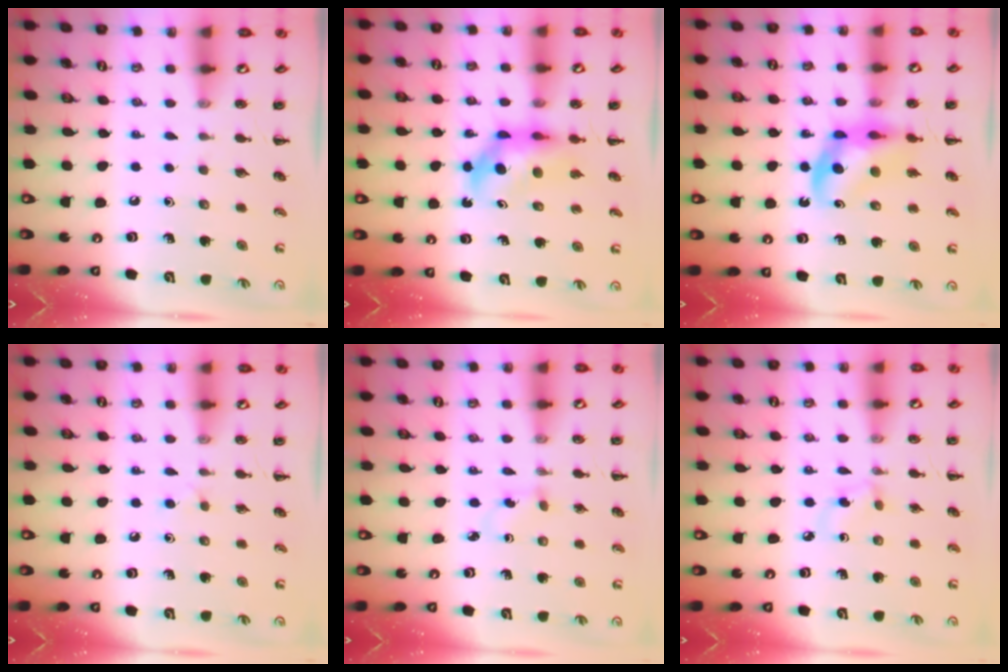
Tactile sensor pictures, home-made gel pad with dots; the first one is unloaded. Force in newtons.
{"total": 5.7, "press": 5.5, "slide": 1.4}
{"total": 8.7, "press": 8.2, "slide": 2.8}
{"total": 2.5, "press": 2.2, "slide": 1.0}
{"total": 1.9, "press": 1.6, "slide": 0.9}
{"total": 2.9, "press": 2.7, "slide": 1.2}